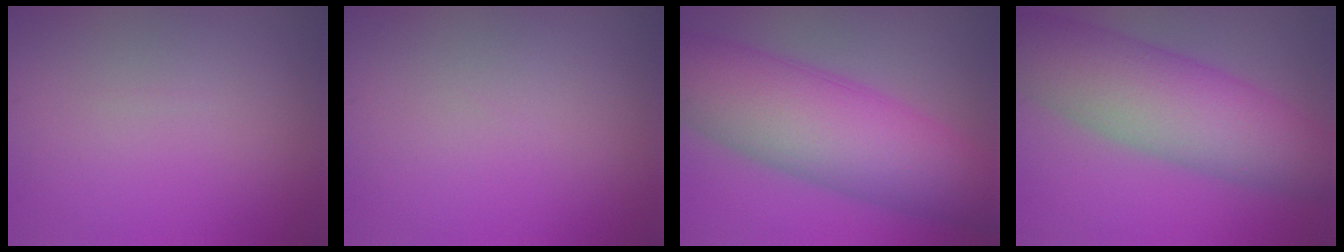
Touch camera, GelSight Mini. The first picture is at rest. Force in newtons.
{"total": 0.0}
{"total": 11.8, "press": 11.8, "slide": 0.0}
{"total": 10.5, "press": 10.4, "slide": 0.5}